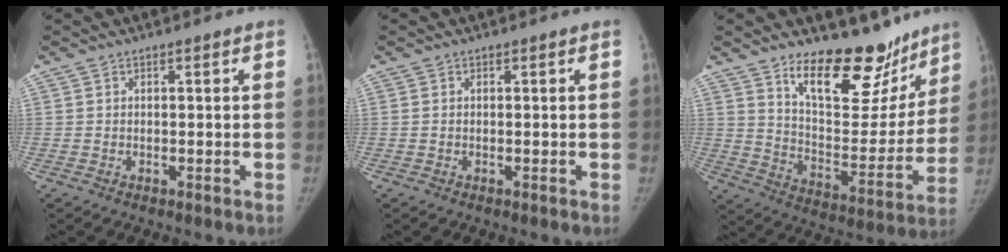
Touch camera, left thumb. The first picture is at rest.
{"total": 0.0}
{"total": 21.0, "force": [15.2, 9.3, 11.1], "torque": [-0.095, -0.106, 0.235]}